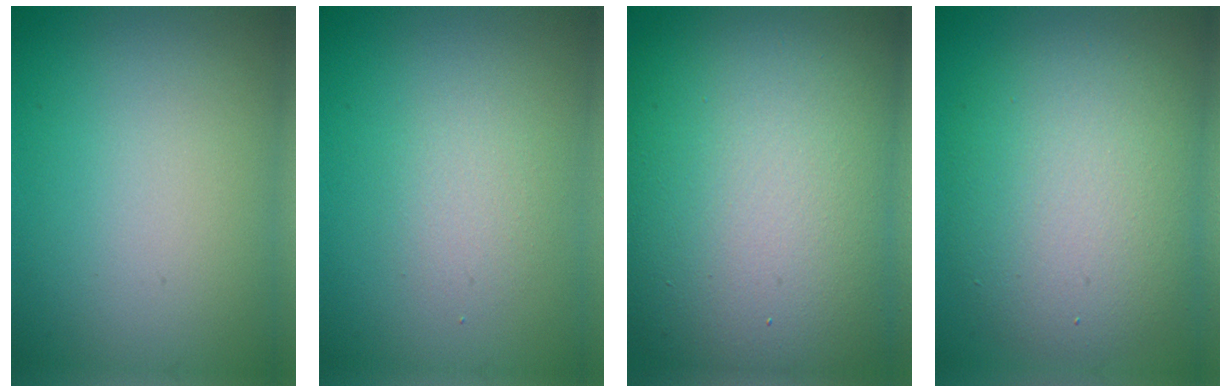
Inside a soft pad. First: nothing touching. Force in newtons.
{"total": 1.7, "press": 1.7, "slide": 0.1}
{"total": 17.9, "press": 17.9, "slide": 0.5}
{"total": 8.1, "press": 8.0, "slide": 0.5}